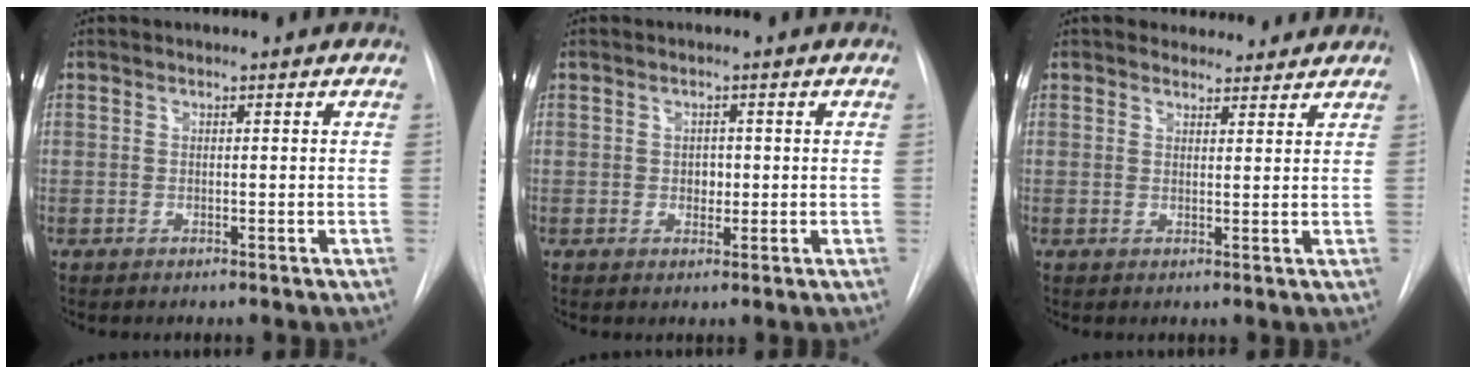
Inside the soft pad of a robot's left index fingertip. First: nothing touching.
{"total": 1.4, "force": [-0.4, 1.1, 0.7], "torque": [-0.009, -0.005, -0.005]}
{"total": 4.5, "force": [4.2, 1.7, 0.2], "torque": [0.006, 0.002, 0.046]}